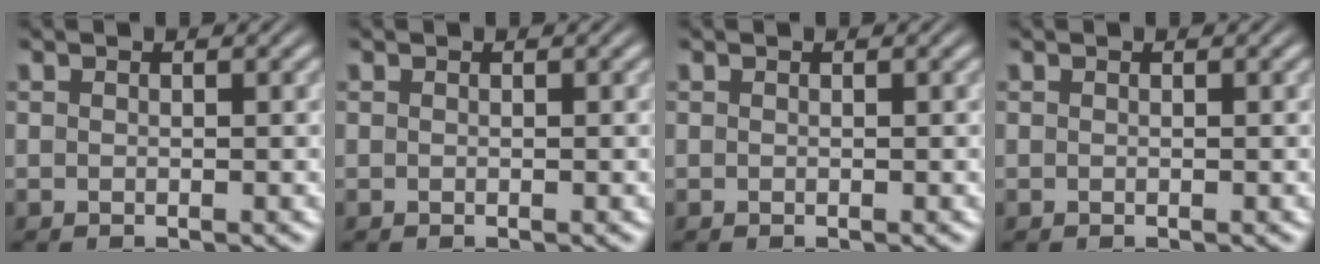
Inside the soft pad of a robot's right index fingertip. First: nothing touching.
{"total": 0.0}
{"total": 0.0}
{"total": 0.0}